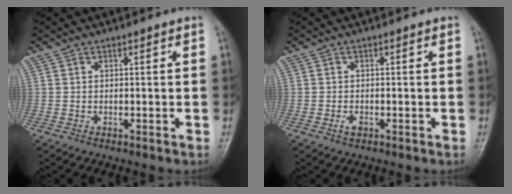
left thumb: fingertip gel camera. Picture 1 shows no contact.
{"total": 1.4, "force": [-0.6, 0.8, 1.0], "torque": [-0.017, 0.001, -0.013]}